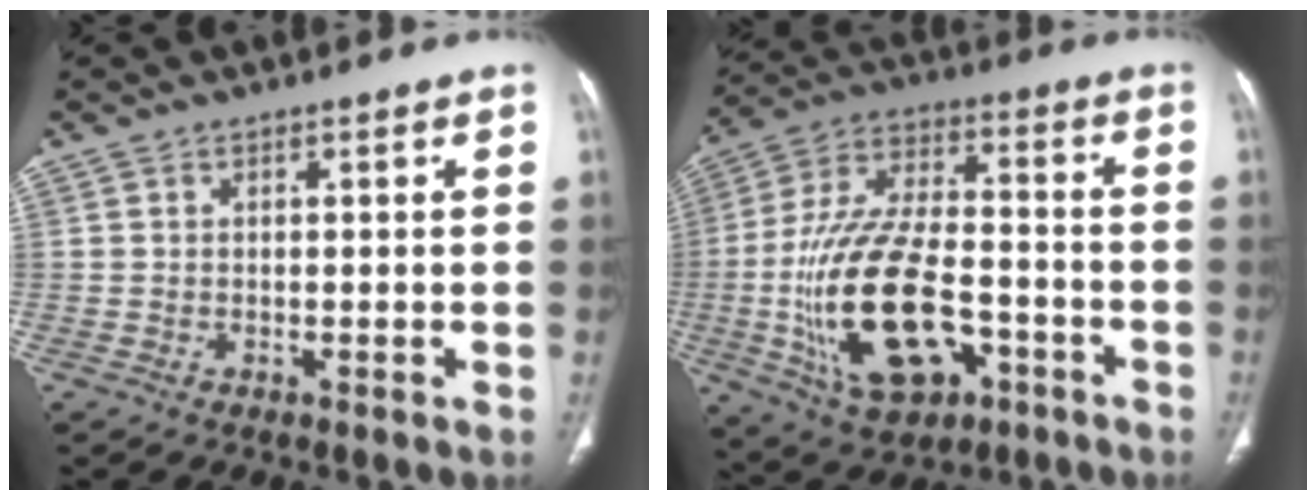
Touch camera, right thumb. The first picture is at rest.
{"total": 22.0, "force": [-6.6, 11.7, 17.4], "torque": [-0.327, 0.031, -0.101]}